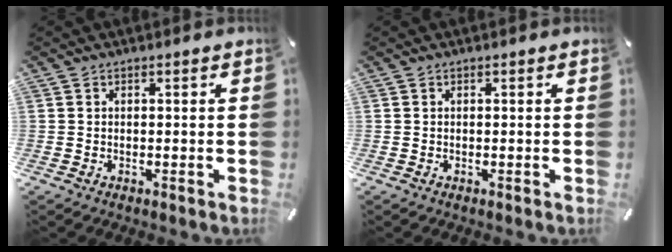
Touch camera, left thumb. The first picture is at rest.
{"total": 0.0}